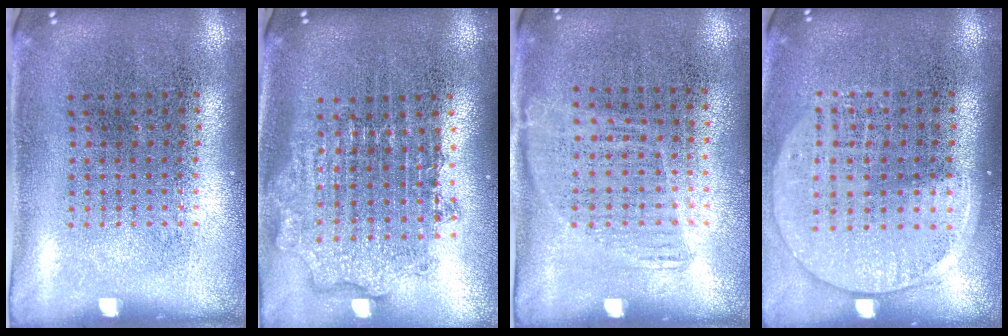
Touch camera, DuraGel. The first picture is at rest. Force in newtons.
{"total": 1.9, "press": 1.5, "slide": 1.2}
{"total": 1.1, "press": 0.9, "slide": 0.7}
{"total": 1.4, "press": 1.3, "slide": 0.6}